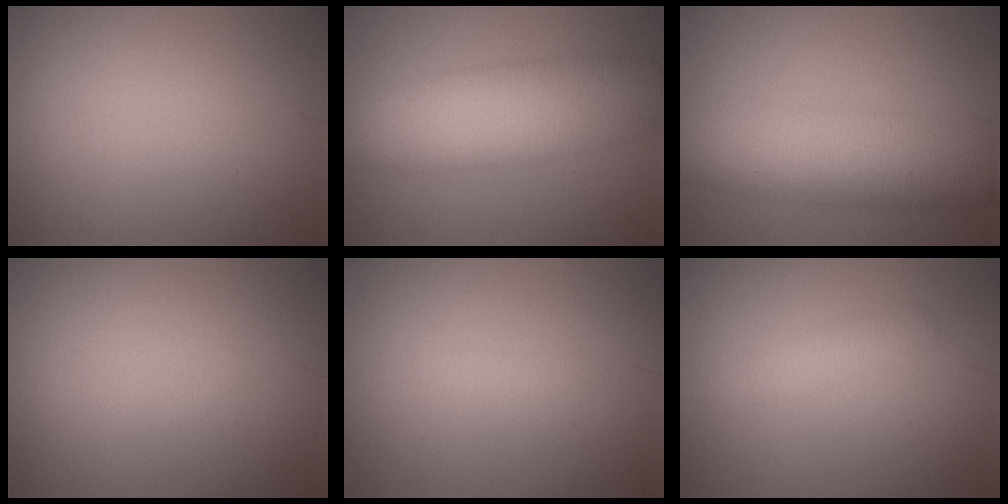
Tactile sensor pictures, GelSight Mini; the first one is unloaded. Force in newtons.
{"total": 8.7, "press": 8.7, "slide": 0.5}
{"total": 7.9, "press": 7.9, "slide": 0.1}
{"total": 0.0}
{"total": 0.6, "press": 0.6, "slide": 0.1}
{"total": 1.1, "press": 1.1, "slide": 0.1}